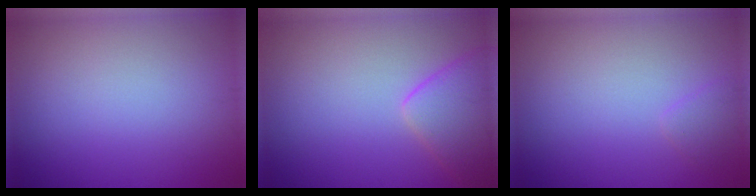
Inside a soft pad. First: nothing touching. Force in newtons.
{"total": 3.7, "press": 3.7, "slide": 0.3}
{"total": 0.9, "press": 0.9, "slide": 0.1}